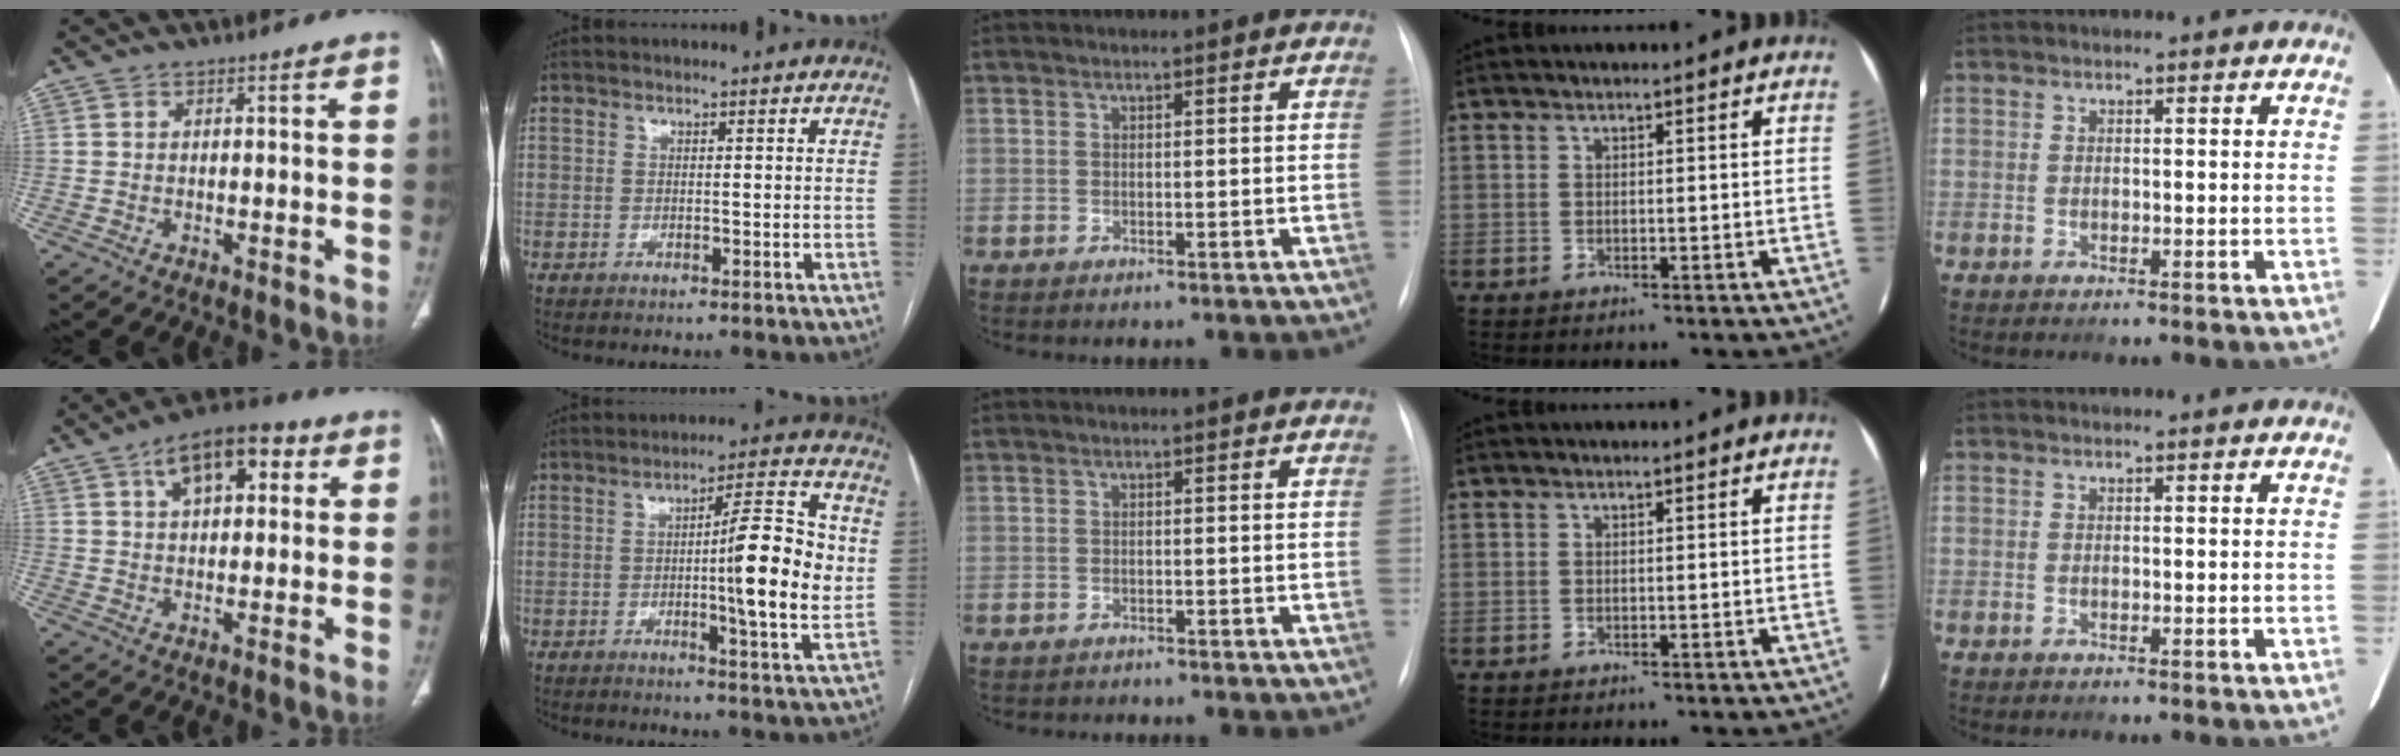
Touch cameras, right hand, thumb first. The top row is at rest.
{"thumb": {"total": 11.1, "force": [4.3, 5.5, 8.6], "torque": [-0.103, 0.016, 0.058]}, "index": {"total": 12.9, "force": [0.2, 0.8, 12.9], "torque": [-0.179, 0.003, -0.002]}, "middle": {"total": 0.5, "force": [-0.5, 0.2, -0.1], "torque": [-0.007, -0.001, -0.009]}}